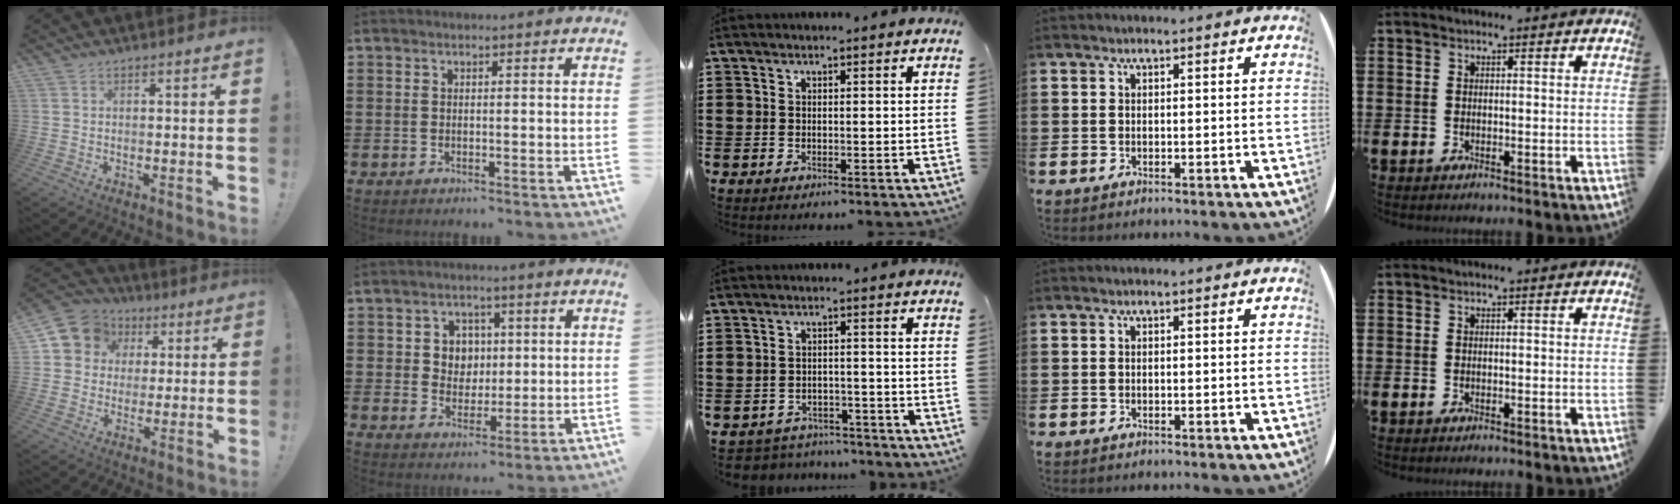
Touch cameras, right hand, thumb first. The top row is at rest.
{"thumb": {"total": 9.3, "force": [2.7, 8.5, 2.6], "torque": [-0.040, -0.007, 0.057]}, "index": {"total": 4.7, "force": [1.1, 4.4, 1.3], "torque": [-0.038, 0.013, 0.016]}, "middle": {"total": 3.4, "force": [-3.3, 0.5, -0.4], "torque": [-0.004, -0.002, -0.073]}}